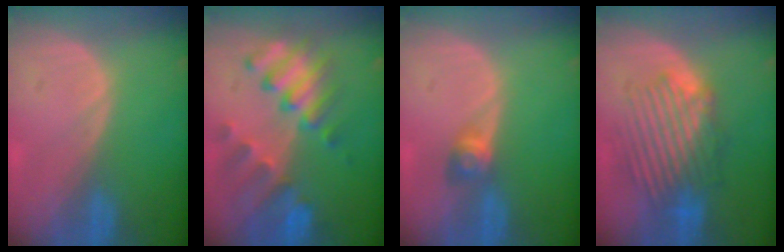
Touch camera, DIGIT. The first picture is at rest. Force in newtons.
{"total": 9.8, "press": 8.7, "slide": 4.7}
{"total": 2.9, "press": 2.5, "slide": 1.4}
{"total": 8.5, "press": 8.1, "slide": 2.6}